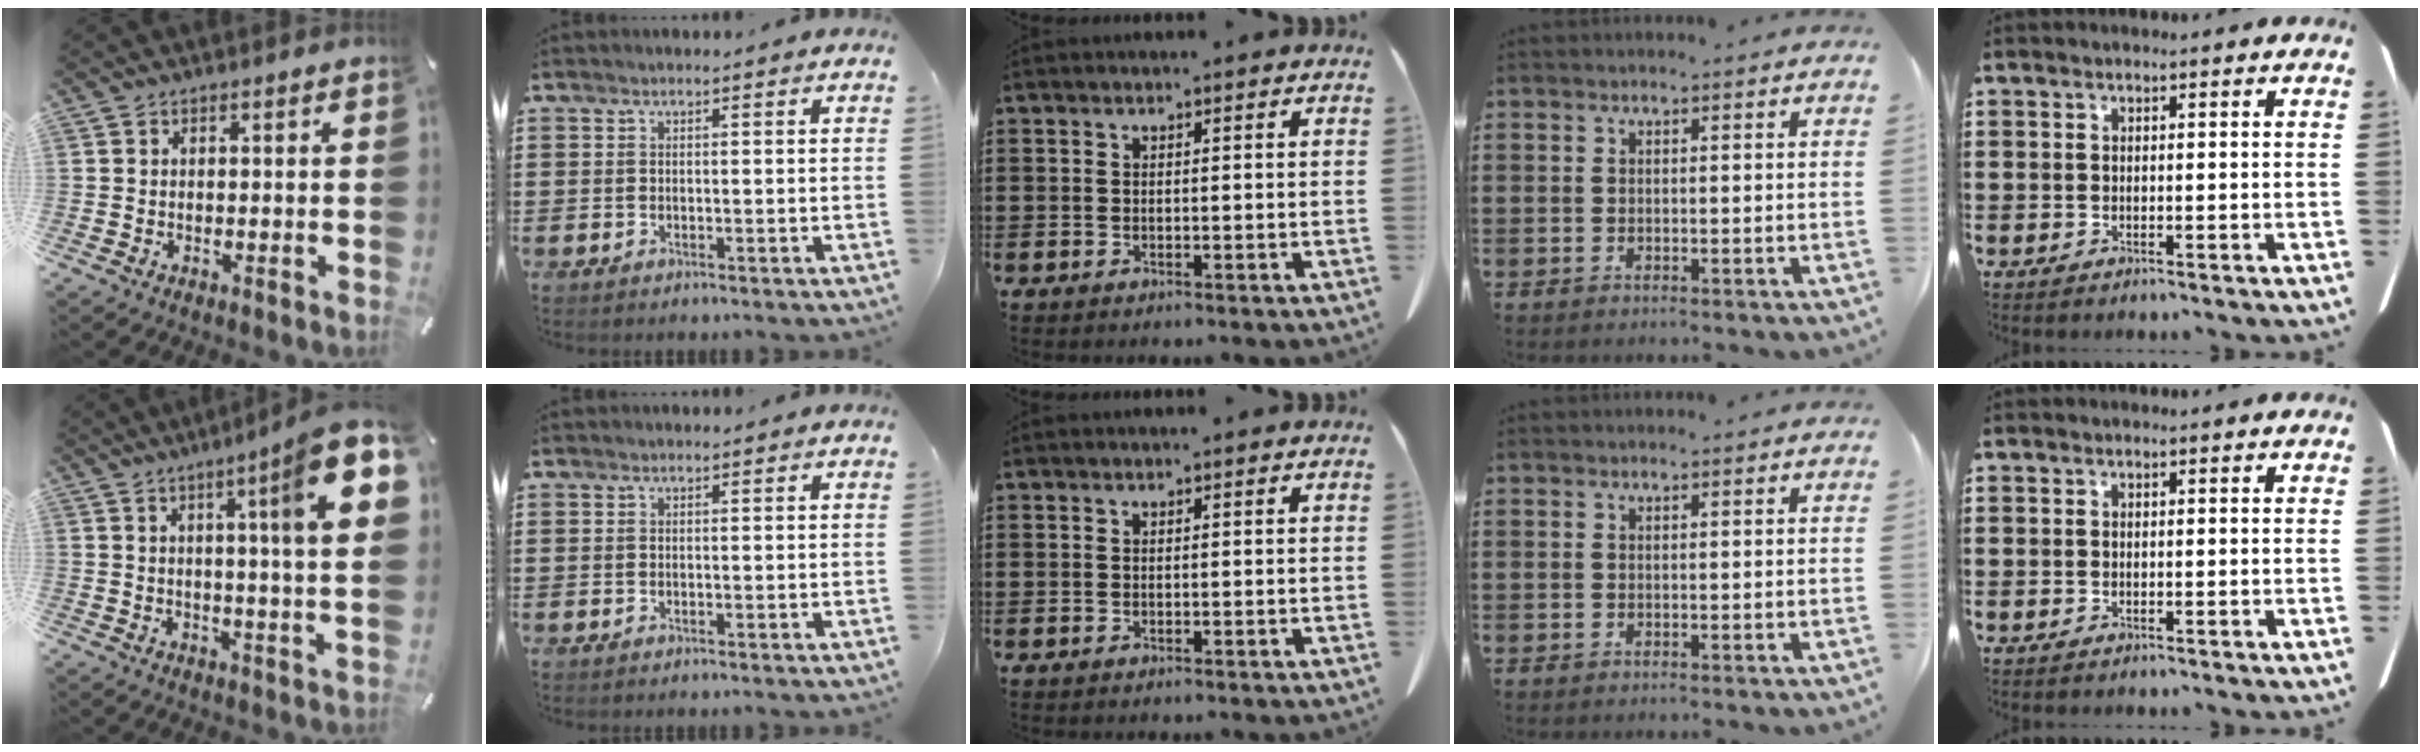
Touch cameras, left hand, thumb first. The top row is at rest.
{"thumb": {"total": 16.2, "force": [6.1, 0.6, 15.0], "torque": [-0.229, -0.037, 0.078]}}